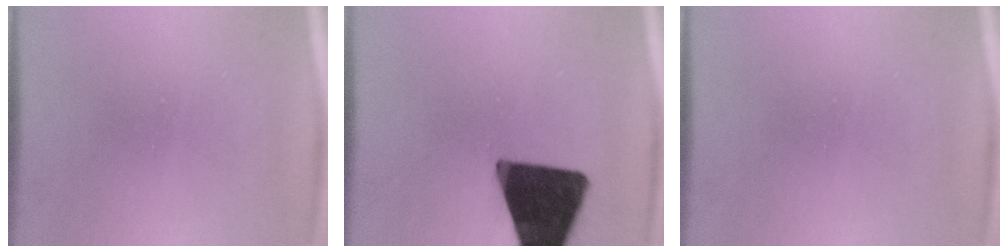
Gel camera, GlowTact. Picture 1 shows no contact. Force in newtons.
{"total": 18.9}
{"total": 0.0}